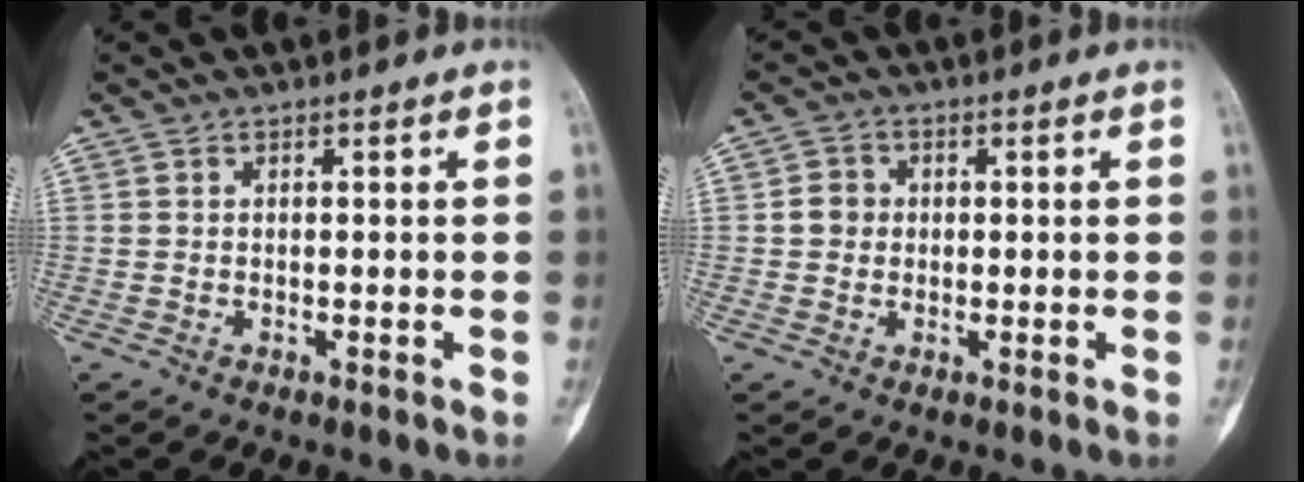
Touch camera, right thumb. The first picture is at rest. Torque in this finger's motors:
{"motor_torque": [0.22, 0.36, 0.16, -0.17, -0.05]}